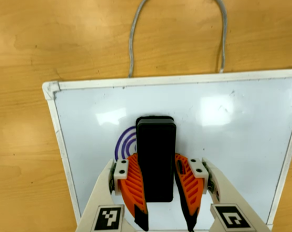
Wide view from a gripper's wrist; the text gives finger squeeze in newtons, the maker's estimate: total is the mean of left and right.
{"total": 13.6, "left": 14.2, "right": 13.1}